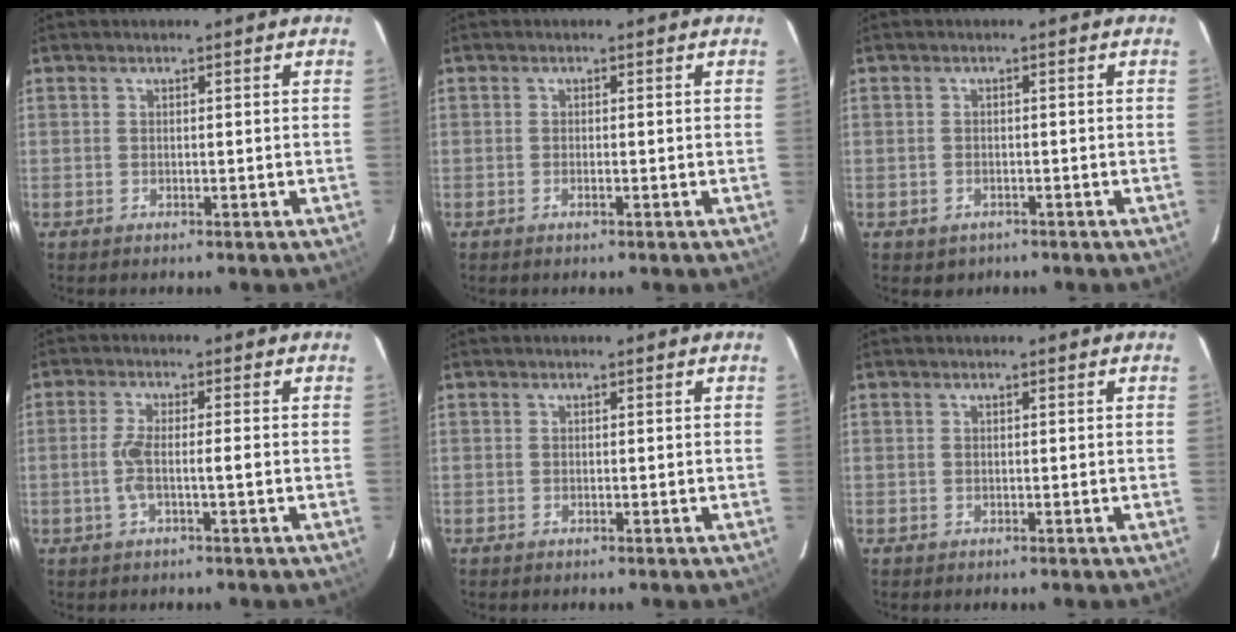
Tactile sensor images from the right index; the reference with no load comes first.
{"total": 0.9, "force": [-0.5, -0.1, 0.7], "torque": [-0.018, -0.002, -0.007]}
{"total": 2.0, "force": [-1.1, 1.6, 0.5], "torque": [-0.008, 0.005, -0.007]}
{"total": 3.9, "force": [-0.9, 0.3, 3.8], "torque": [-0.081, 0.007, -0.016]}
{"total": 0.0}
{"total": 0.0}